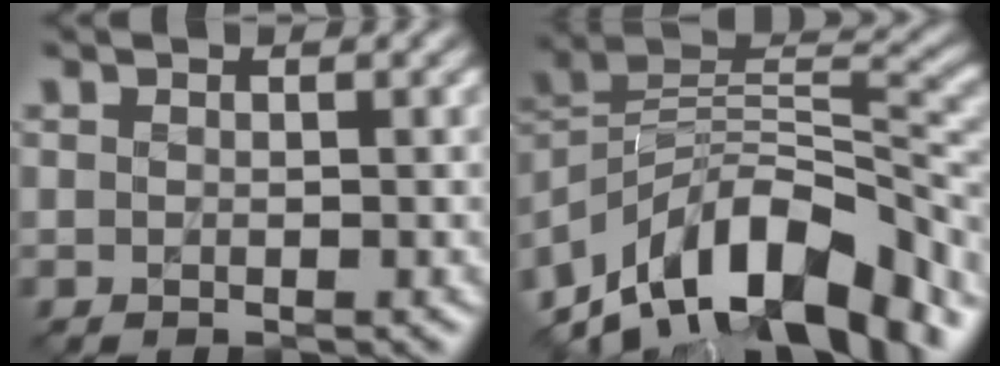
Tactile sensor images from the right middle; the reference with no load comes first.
{"total": 13.5, "force": [-8.9, 6.0, 8.2], "torque": [-0.146, 0.033, -0.166]}